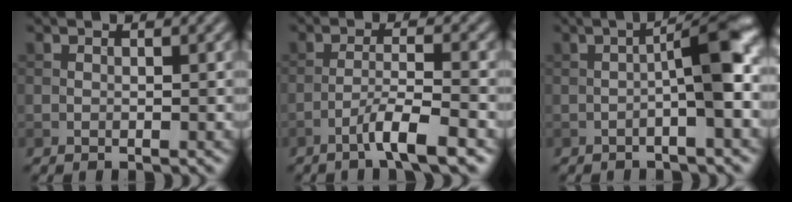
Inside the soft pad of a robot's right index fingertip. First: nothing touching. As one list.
[{"total": 4.2, "force": [-2.6, 0.2, 3.3], "torque": [-0.056, 0.009, -0.057]}, {"total": 5.1, "force": [-0.7, 0.6, 5.0], "torque": [-0.078, 0.018, -0.019]}]